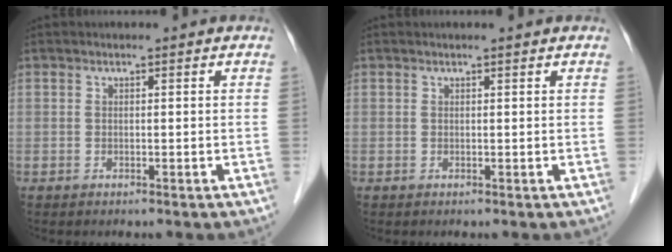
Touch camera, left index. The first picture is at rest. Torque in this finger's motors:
{"motor_torque": [0.16, -0.10, 0.03, 0.01]}